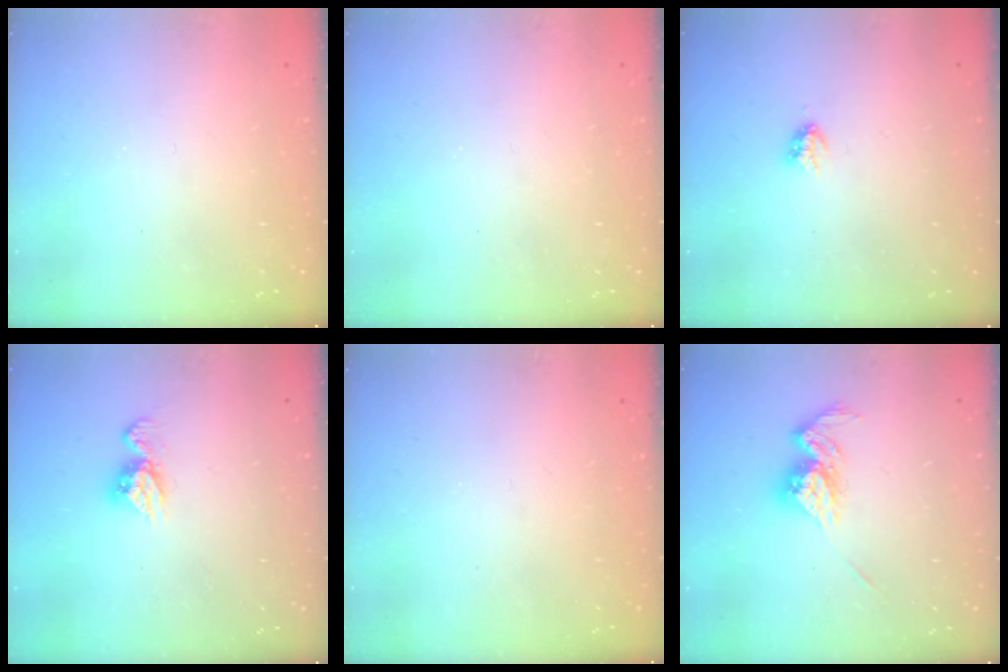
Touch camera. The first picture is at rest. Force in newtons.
{"total": 0.0}
{"total": 2.9, "press": 2.9, "slide": 0.5}
{"total": 7.8, "press": 7.8, "slide": 0.6}
{"total": 0.0}
{"total": 11.8, "press": 11.8, "slide": 0.5}